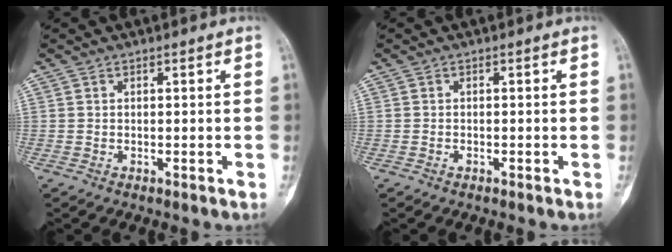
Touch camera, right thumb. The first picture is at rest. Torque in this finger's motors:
{"motor_torque": [-0.61, -0.21, -0.01, 0.27, -0.01]}